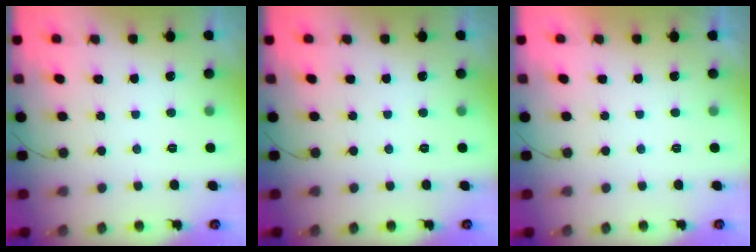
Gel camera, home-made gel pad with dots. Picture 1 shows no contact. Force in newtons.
{"total": 0.0}
{"total": 2.1, "press": 2.1, "slide": 0.4}